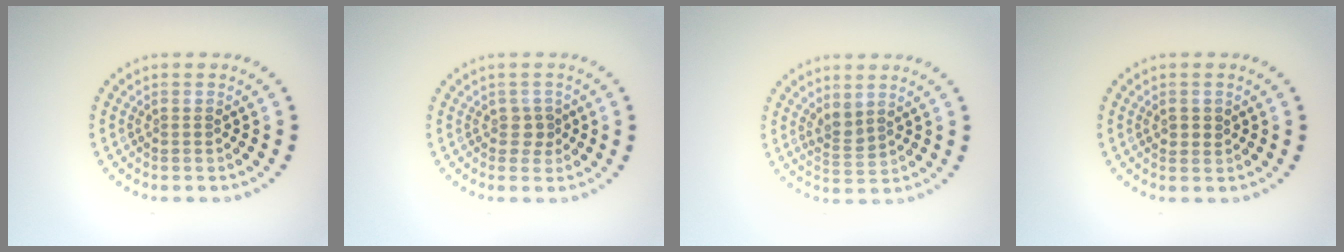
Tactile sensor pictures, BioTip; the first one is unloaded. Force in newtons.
{"total": 1.3, "press": 1.0, "slide": 0.8}
{"total": 1.7, "press": 1.4, "slide": 1.0}
{"total": 1.1, "press": 1.1, "slide": 0.2}